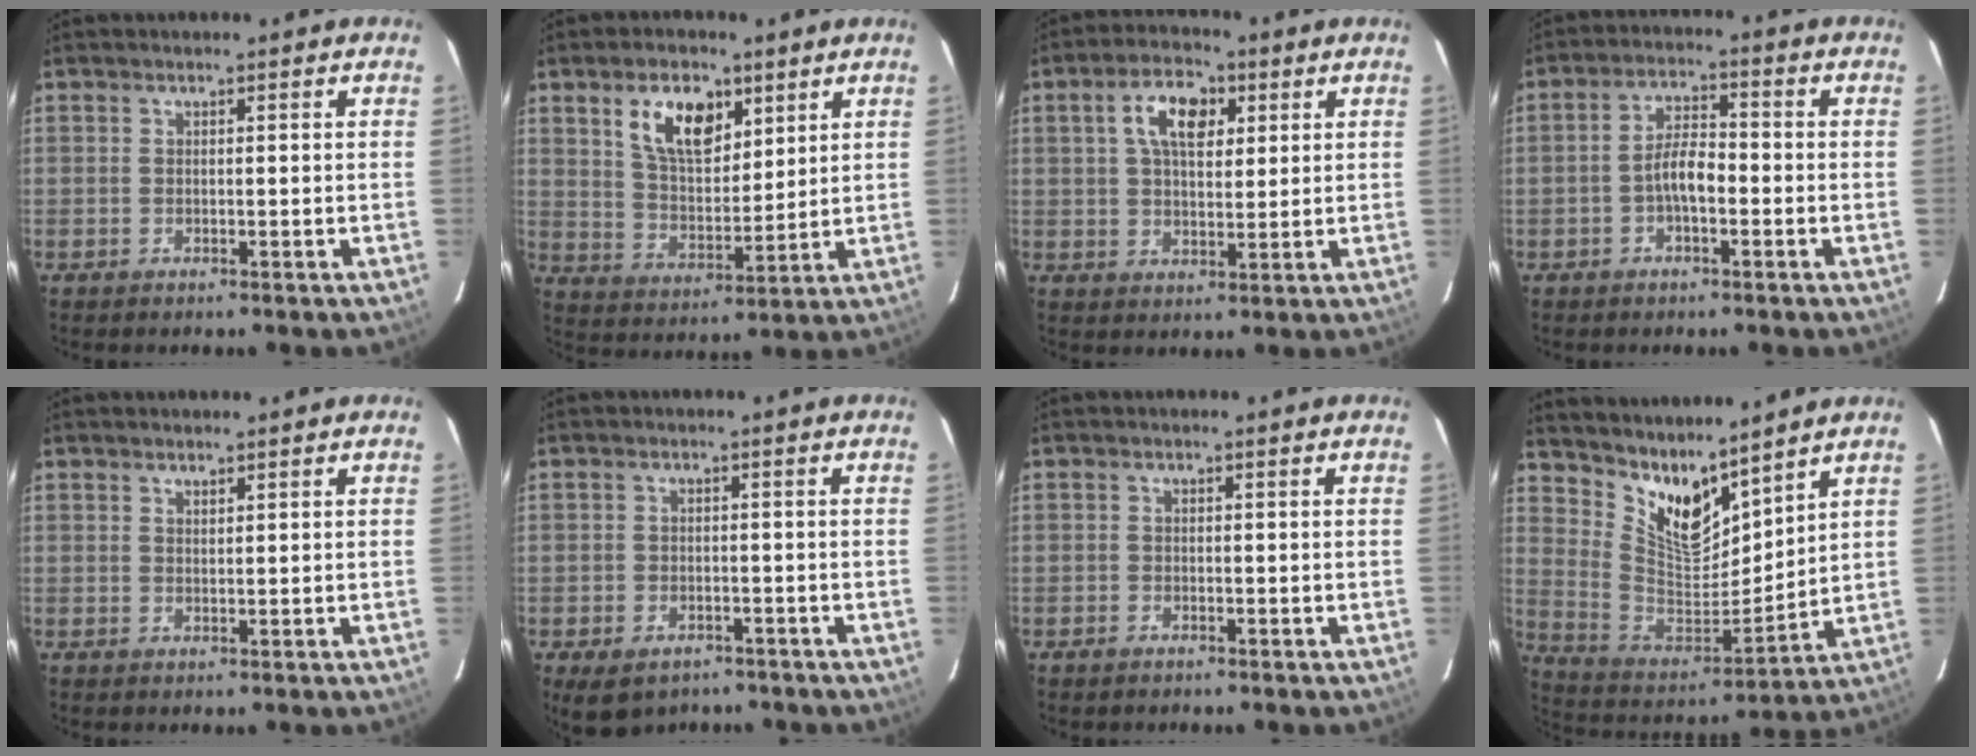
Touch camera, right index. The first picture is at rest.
{"total": 11.2, "force": [5.7, 5.9, 7.6], "torque": [-0.130, 0.010, 0.110]}
{"total": 8.4, "force": [2.9, 4.5, 6.4], "torque": [-0.112, 0.024, 0.051]}
{"total": 5.1, "force": [-1.7, 1.9, 4.4], "torque": [-0.087, 0.014, -0.032]}
{"total": 0.8, "force": [0.7, 0.2, 0.2], "torque": [-0.004, 0.001, 0.014]}
{"total": 7.6, "force": [-5.0, 4.6, 3.4], "torque": [-0.075, -0.009, -0.068]}
{"total": 1.0, "force": [-0.8, 0.6, 0.1], "torque": [-0.006, 0.003, -0.015]}
{"total": 13.0, "force": [10.5, 4.2, 6.3], "torque": [-0.131, -0.018, 0.208]}